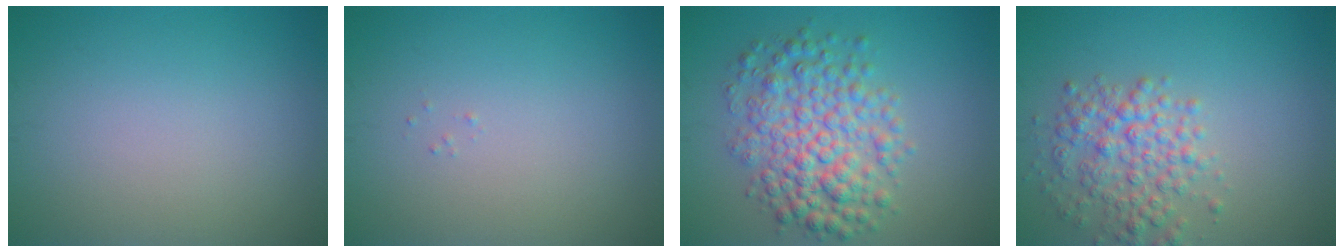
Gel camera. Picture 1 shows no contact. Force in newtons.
{"total": 0.0}
{"total": 6.4, "press": 6.4, "slide": 0.1}
{"total": 4.2, "press": 4.2, "slide": 0.1}